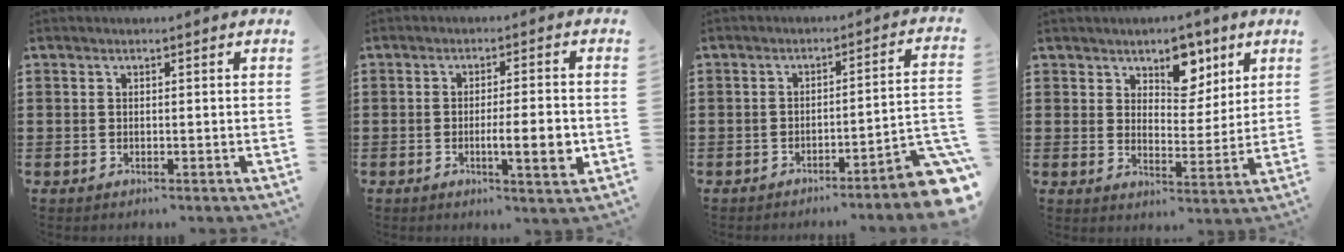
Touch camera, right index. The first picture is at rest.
{"total": 6.1, "force": [-1.3, 1.0, 5.9], "torque": [-0.090, -0.009, -0.021]}
{"total": 5.0, "force": [-3.7, 0.0, 3.3], "torque": [-0.055, -0.017, -0.073]}
{"total": 6.8, "force": [4.8, 4.0, 2.6], "torque": [-0.044, -0.012, 0.080]}